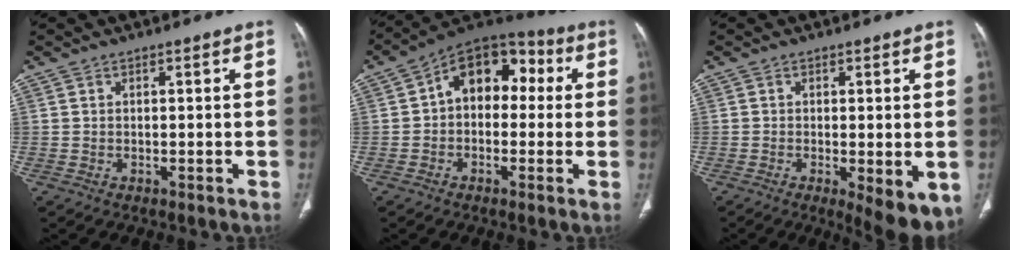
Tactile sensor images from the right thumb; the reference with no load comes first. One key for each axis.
{"total": 12.7, "fx": 1.5, "fy": 8.7, "fz": 9.1, "tx": -0.092, "ty": 0.041, "tz": 0.005}
{"total": 8.7, "fx": -2.9, "fy": 2.7, "fz": 7.8, "tx": -0.104, "ty": -0.021, "tz": -0.039}